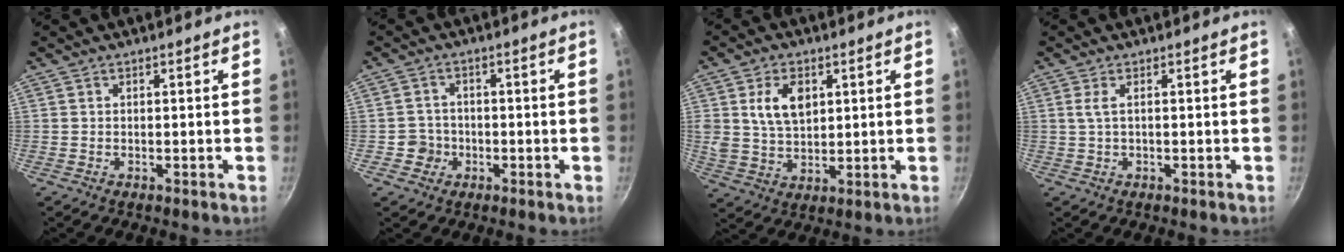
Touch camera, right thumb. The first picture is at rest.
{"total": 3.6, "force": [-1.1, 3.4, 0.6], "torque": [0.013, 0.016, -0.020]}
{"total": 9.0, "force": [2.8, 5.9, 6.2], "torque": [-0.100, -0.017, 0.055]}
{"total": 2.0, "force": [0.2, 0.5, 1.9], "torque": [-0.044, 0.002, 0.005]}